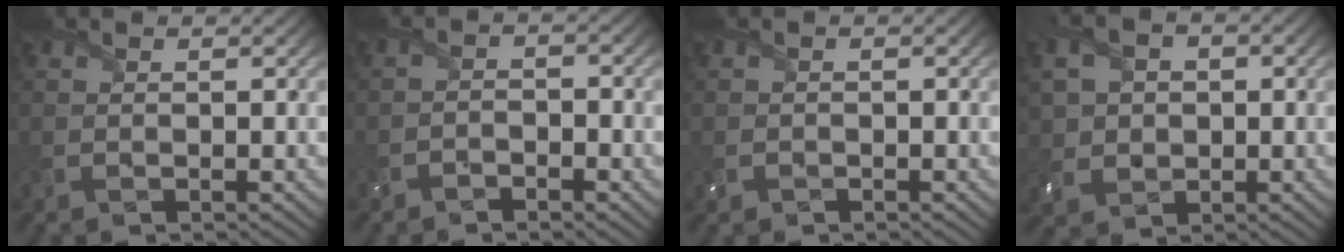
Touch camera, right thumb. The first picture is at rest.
{"total": 2.2, "force": [-2.0, 0.9, 0.6], "torque": [0.002, 0.005, -0.039]}
{"total": 0.9, "force": [-0.7, 0.7, 0.0], "torque": [-0.001, -0.004, -0.015]}
{"total": 6.7, "force": [0.9, 5.4, 3.8], "torque": [-0.122, 0.006, 0.020]}